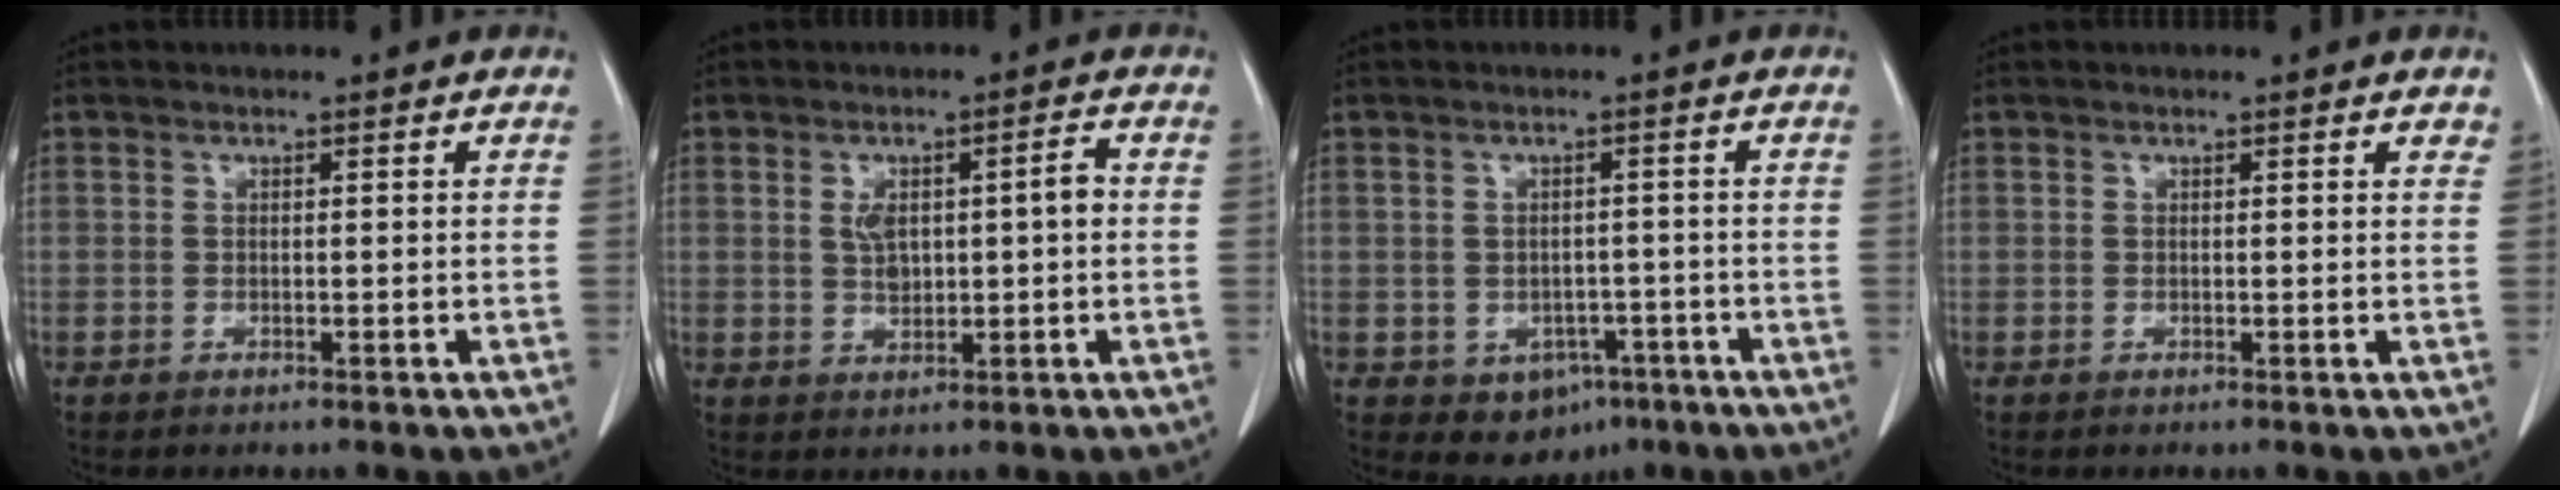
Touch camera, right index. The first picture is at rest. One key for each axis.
{"total": 5.6, "fx": 0.6, "fy": 1.9, "fz": 5.2, "tx": -0.093, "ty": 0.017, "tz": 0.017}
{"total": 5.7, "fx": -2.6, "fy": 4.4, "fz": 2.5, "tx": -0.026, "ty": 0.004, "tz": -0.026}
{"total": 1.1, "fx": 0.9, "fy": 0.4, "fz": 0.5, "tx": -0.003, "ty": 0.000, "tz": 0.001}